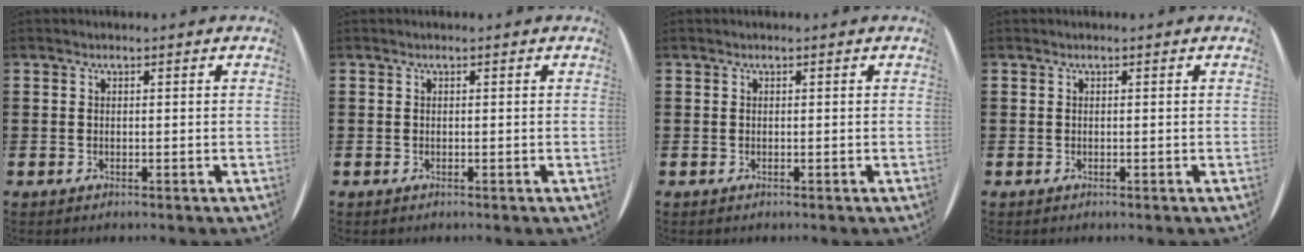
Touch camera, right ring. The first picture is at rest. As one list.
[{"total": 0.0}, {"total": 0.0}, {"total": 0.0}]